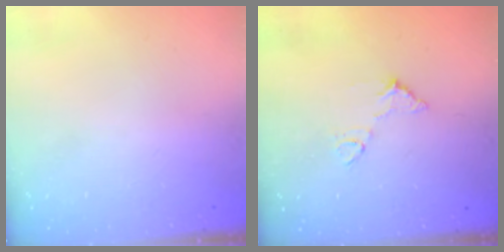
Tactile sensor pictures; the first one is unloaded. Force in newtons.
{"total": 6.8, "press": 6.8, "slide": 0.3}